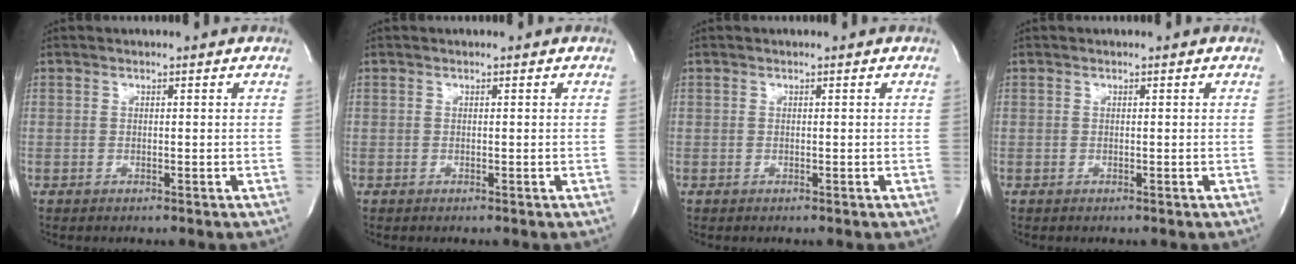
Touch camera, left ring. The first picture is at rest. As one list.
[{"total": 0.0}, {"total": 0.0}, {"total": 0.0}]